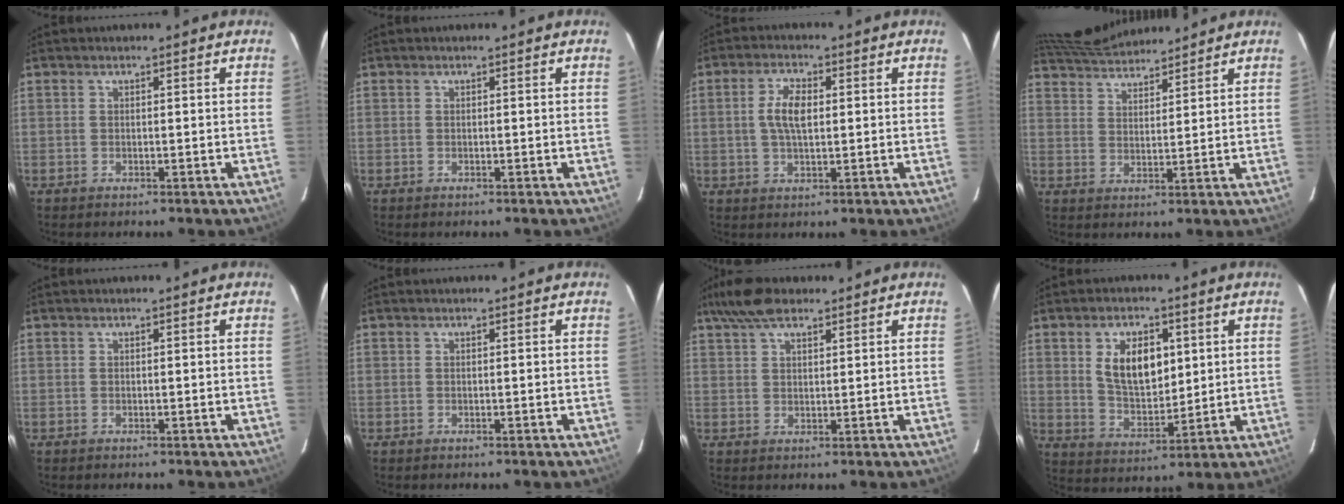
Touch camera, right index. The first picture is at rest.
{"total": 0.0}
{"total": 5.6, "force": [0.7, 2.4, 5.0], "torque": [-0.095, 0.007, 0.014]}
{"total": 11.0, "force": [10.6, 1.4, 2.7], "torque": [-0.053, 0.022, 0.173]}
{"total": 0.0}
{"total": 0.0}
{"total": 6.9, "force": [5.4, 2.4, 3.6], "torque": [-0.072, 0.022, 0.098]}
{"total": 9.3, "force": [3.2, 4.9, 7.2], "torque": [-0.131, 0.002, 0.071]}